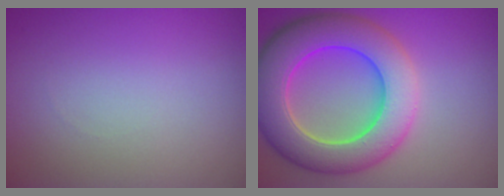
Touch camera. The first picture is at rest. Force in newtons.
{"total": 10.1, "press": 10.1, "slide": 0.8}